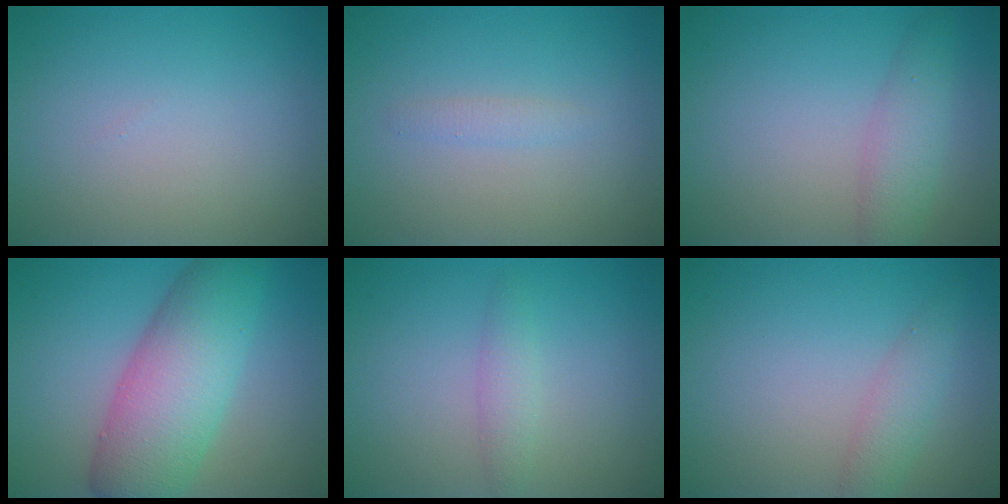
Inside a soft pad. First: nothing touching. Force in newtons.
{"total": 0.9, "press": 0.9, "slide": 0.0}
{"total": 2.9, "press": 2.9, "slide": 0.1}
{"total": 8.8, "press": 8.8, "slide": 0.1}
{"total": 1.5, "press": 1.5, "slide": 0.0}
{"total": 2.2, "press": 2.2, "slide": 0.1}